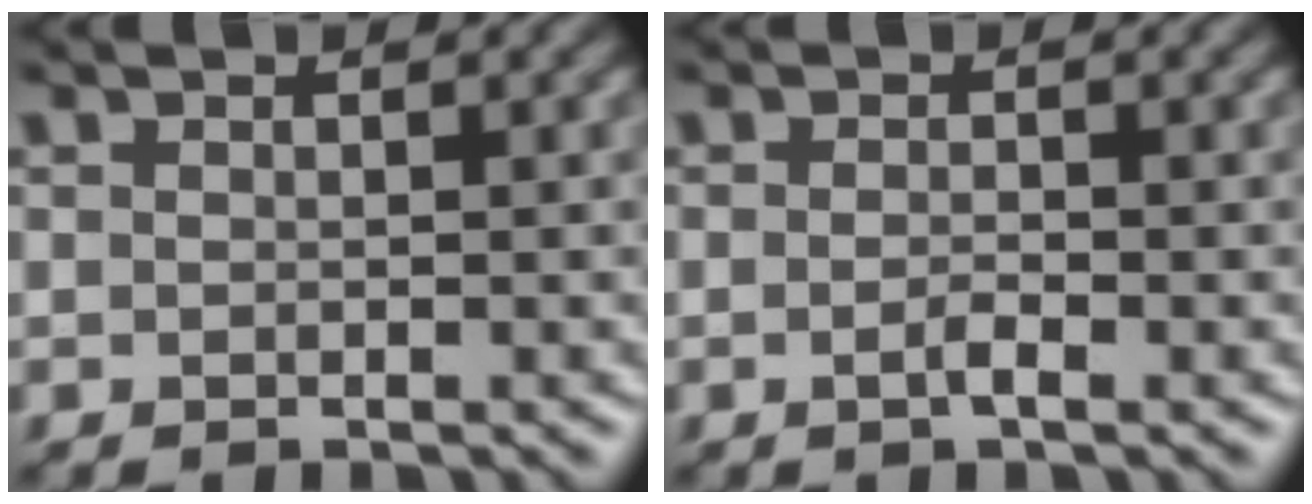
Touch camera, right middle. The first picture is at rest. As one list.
[{"total": 1.1, "force": [-0.4, 0.3, 1.0], "torque": [-0.021, -0.001, -0.009]}]